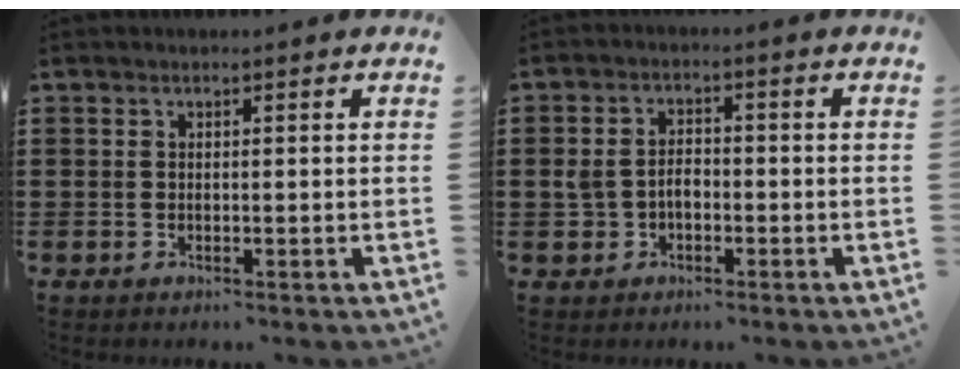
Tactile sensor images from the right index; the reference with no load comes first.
{"total": 3.5, "force": [-0.8, 2.5, 2.4], "torque": [-0.062, 0.001, -0.020]}